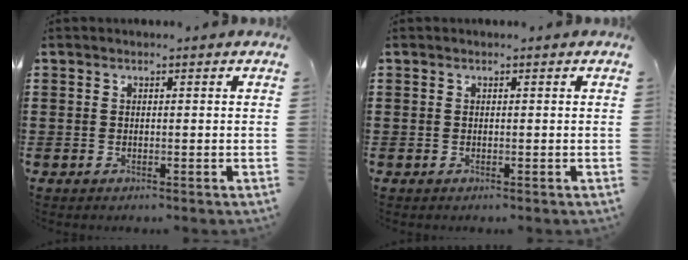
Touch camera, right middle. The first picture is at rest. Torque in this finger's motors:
{"motor_torque": [-0.12, -0.02, 0.00, -0.01]}